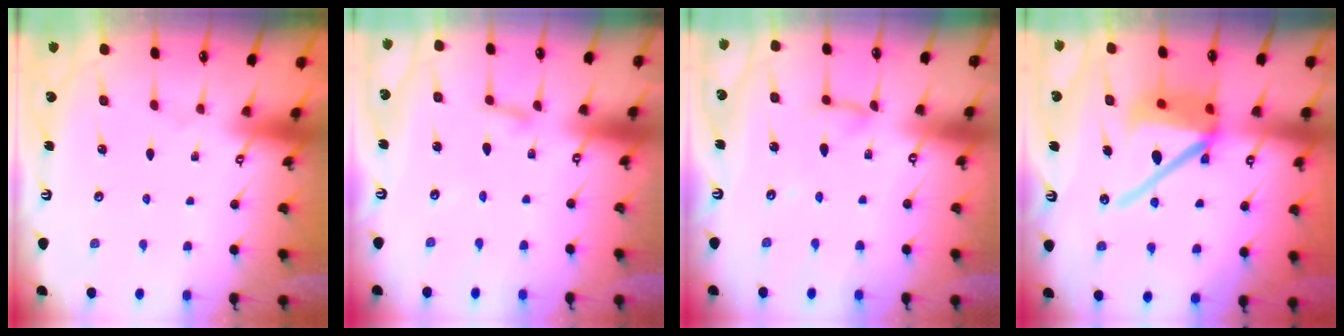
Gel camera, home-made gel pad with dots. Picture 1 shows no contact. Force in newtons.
{"total": 2.4, "press": 2.4, "slide": 0.1}
{"total": 6.4, "press": 6.3, "slide": 0.5}
{"total": 15.2, "press": 15.1, "slide": 2.1}